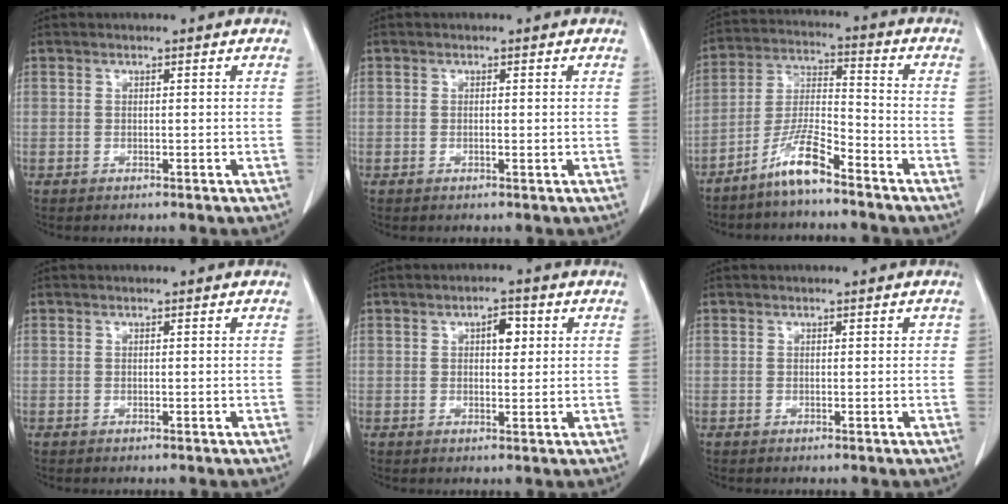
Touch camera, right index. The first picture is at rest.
{"total": 0.6, "force": [0.0, 0.2, 0.6], "torque": [-0.012, -0.002, 0.000]}
{"total": 8.2, "force": [-6.1, 0.9, 5.4], "torque": [-0.116, -0.009, -0.125]}
{"total": 0.0}
{"total": 3.2, "force": [1.0, 1.5, 2.6], "torque": [-0.040, 0.005, 0.014]}
{"total": 0.7, "force": [0.2, 0.4, 0.5], "torque": [-0.006, 0.007, 0.003]}